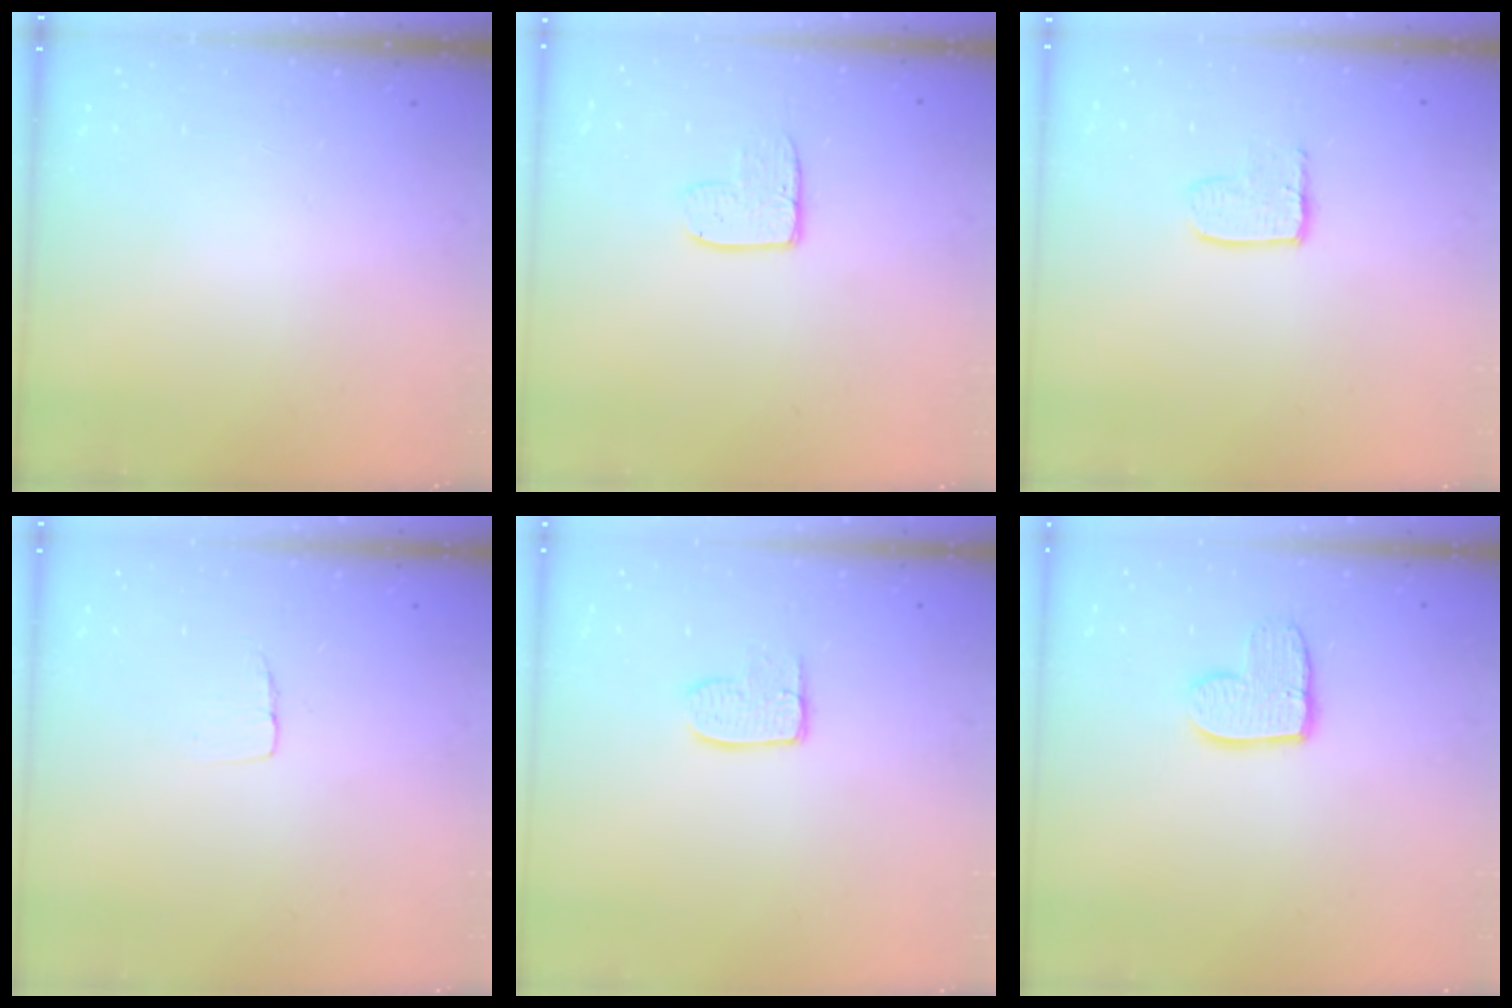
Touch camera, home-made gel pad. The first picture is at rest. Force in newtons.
{"total": 7.9, "press": 7.9, "slide": 0.6}
{"total": 5.5, "press": 5.5, "slide": 0.4}
{"total": 3.9, "press": 3.9, "slide": 0.3}
{"total": 6.2, "press": 6.2, "slide": 0.4}
{"total": 9.2, "press": 9.2, "slide": 0.2}